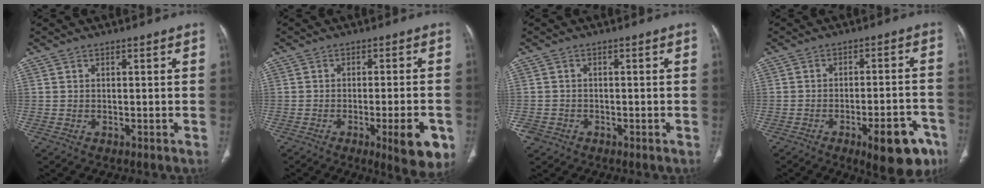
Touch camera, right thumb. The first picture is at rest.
{"total": 9.1, "force": [-3.6, 2.1, 8.1], "torque": [-0.098, -0.001, -0.044]}
{"total": 2.3, "force": [-1.2, 1.9, 0.4], "torque": [-0.008, 0.009, -0.021]}
{"total": 12.5, "force": [-6.6, 4.2, 9.7], "torque": [-0.104, 0.031, -0.082]}